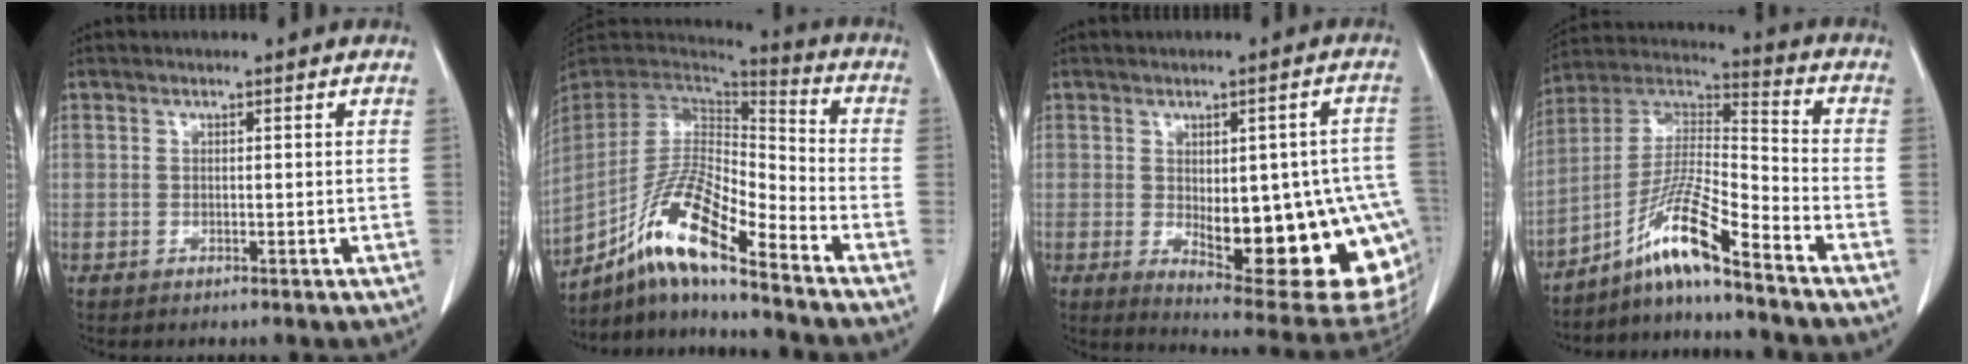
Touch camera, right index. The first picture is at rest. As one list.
[{"total": 15.5, "force": [-10.1, 2.1, 11.6], "torque": [-0.222, 0.001, -0.185]}, {"total": 21.2, "force": [-4.3, 6.6, 19.7], "torque": [-0.180, 0.007, -0.030]}, {"total": 11.5, "force": [-8.2, -0.2, 8.1], "torque": [-0.161, 0.006, -0.154]}]